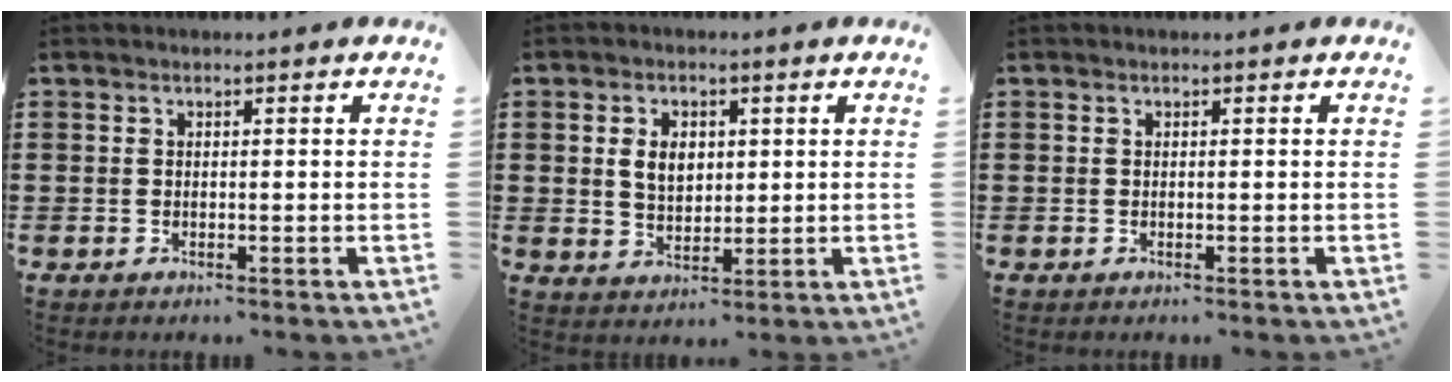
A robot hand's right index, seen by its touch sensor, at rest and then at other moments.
{"total": 4.6, "force": [0.9, 3.2, 3.2], "torque": [-0.064, 0.009, 0.012]}
{"total": 0.0}